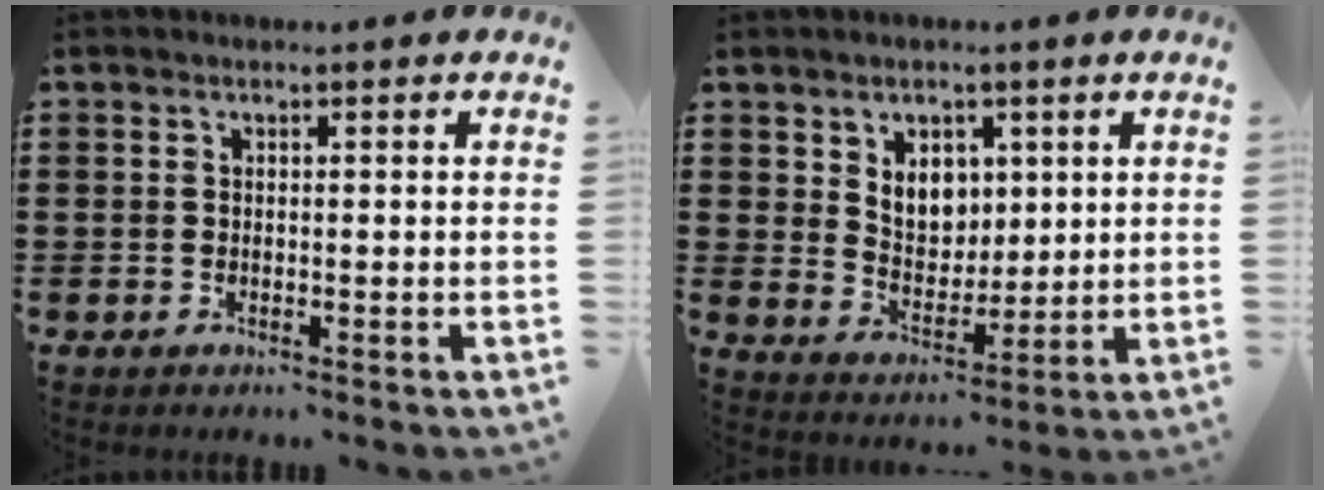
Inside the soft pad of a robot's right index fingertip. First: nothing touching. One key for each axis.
{"total": 5.7, "fx": 2.3, "fy": 4.4, "fz": 2.8, "tx": -0.056, "ty": 0.007, "tz": 0.039}